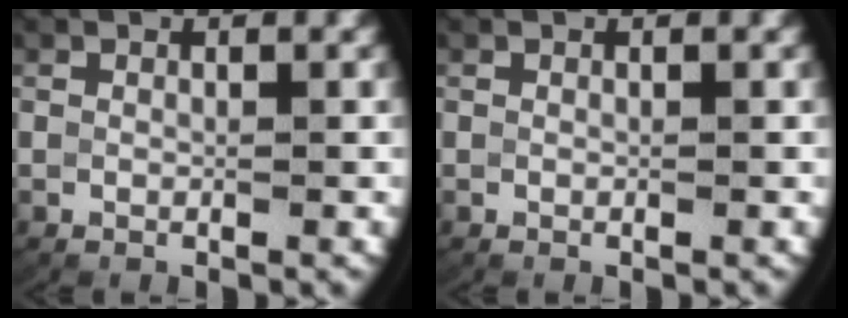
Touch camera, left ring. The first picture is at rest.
{"total": 0.0}